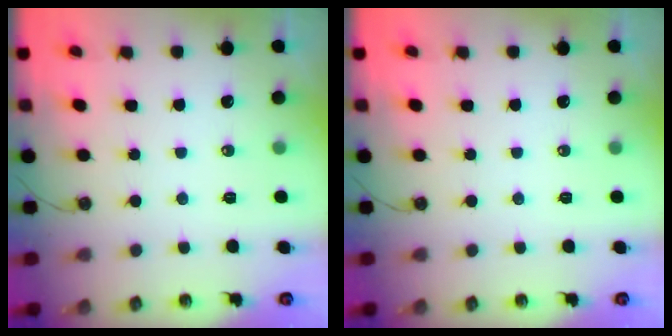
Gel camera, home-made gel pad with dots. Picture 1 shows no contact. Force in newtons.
{"total": 0.0}